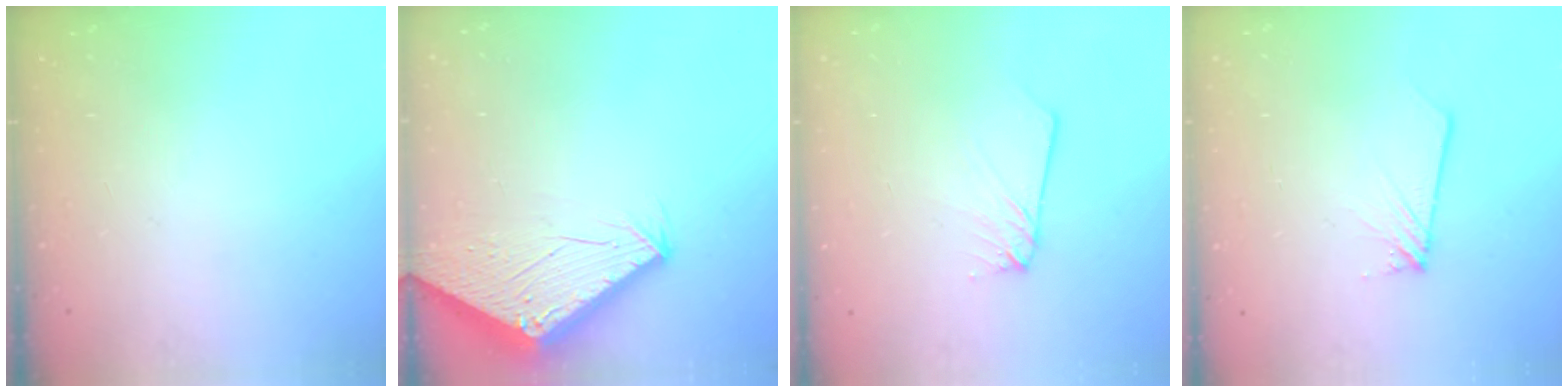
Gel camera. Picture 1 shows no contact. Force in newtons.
{"total": 2.7, "press": 2.7, "slide": 0.1}
{"total": 3.0, "press": 3.0, "slide": 0.3}
{"total": 1.7, "press": 1.7, "slide": 0.1}